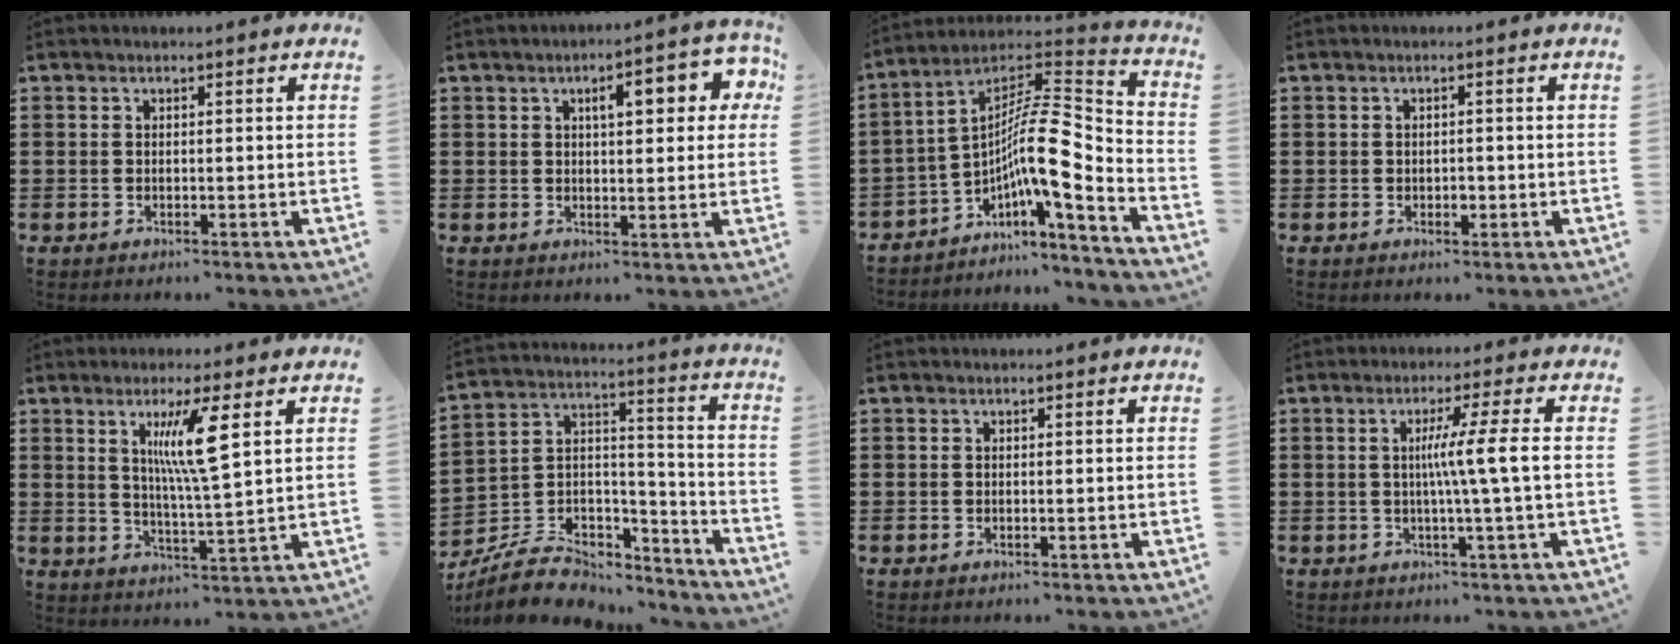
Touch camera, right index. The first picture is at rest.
{"total": 6.6, "force": [2.2, 2.3, 5.8], "torque": [-0.075, -0.005, 0.026]}
{"total": 11.4, "force": [-2.1, 2.7, 10.9], "torque": [-0.206, -0.030, -0.055]}
{"total": 1.2, "force": [-0.3, 0.8, 0.9], "torque": [-0.017, 0.001, -0.006]}
{"total": 8.1, "force": [3.1, 0.6, 7.4], "torque": [-0.143, -0.003, 0.046]}
{"total": 8.7, "force": [-6.8, 4.6, 2.9], "torque": [-0.065, 0.016, -0.127]}
{"total": 0.0}
{"total": 6.7, "force": [0.2, -1.1, 6.6], "torque": [-0.121, -0.005, -0.007]}